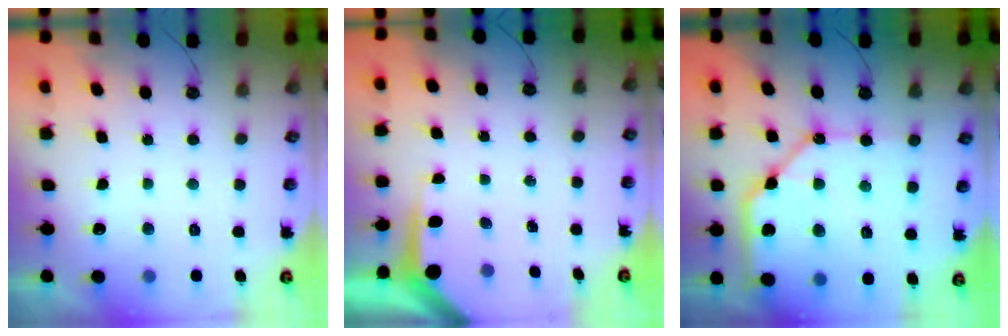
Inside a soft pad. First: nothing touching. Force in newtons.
{"total": 4.4, "press": 4.4, "slide": 0.3}
{"total": 17.0, "press": 16.9, "slide": 2.0}